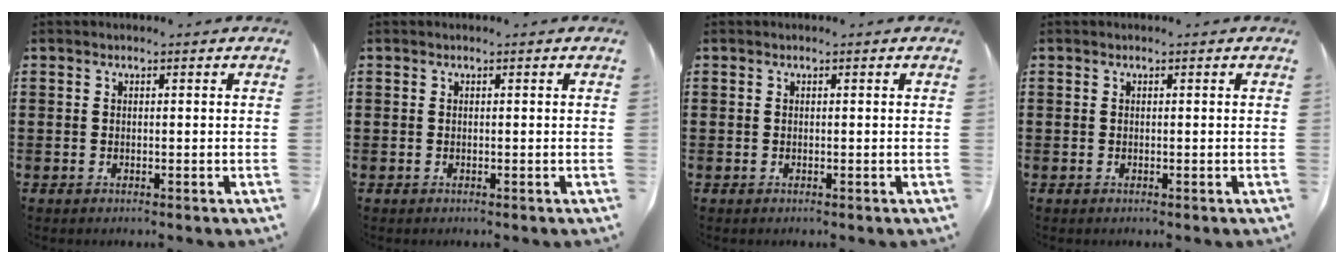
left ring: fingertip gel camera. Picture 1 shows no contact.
{"total": 0.0}
{"total": 0.0}
{"total": 0.0}